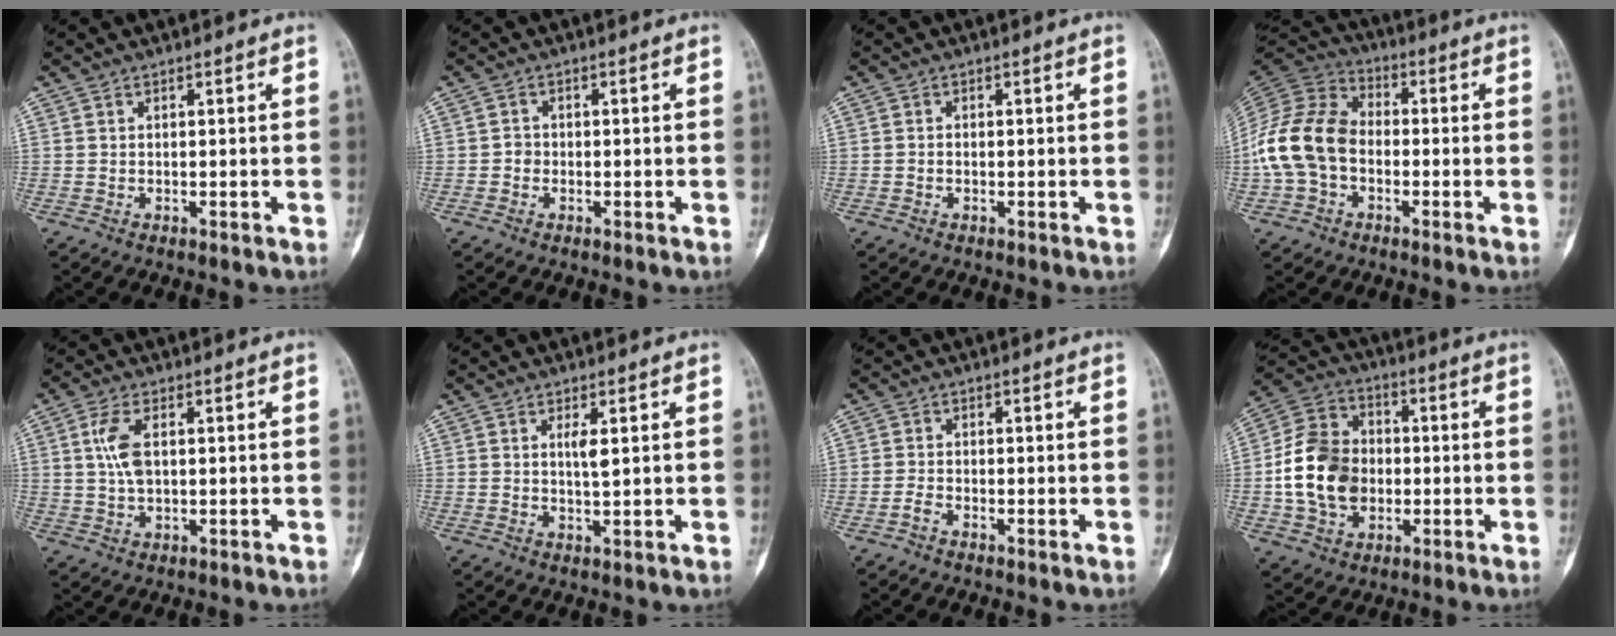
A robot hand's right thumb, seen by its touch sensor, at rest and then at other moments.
{"total": 1.4, "force": [-0.5, 1.2, 0.5], "torque": [0.001, 0.006, -0.015]}
{"total": 0.6, "force": [-0.2, 0.5, 0.3], "torque": [0.000, 0.005, -0.006]}
{"total": 14.6, "force": [-2.4, 10.6, 9.7], "torque": [-0.186, 0.039, -0.056]}
{"total": 5.6, "force": [0.8, 2.8, 4.8], "torque": [-0.102, 0.006, 0.013]}
{"total": 2.5, "force": [0.7, 0.5, 2.3], "torque": [-0.040, -0.002, 0.013]}
{"total": 1.7, "force": [-1.3, 0.6, 0.9], "torque": [-0.021, 0.012, -0.027]}
{"total": 15.0, "force": [-1.8, 11.5, 9.4], "torque": [-0.153, 0.027, -0.035]}